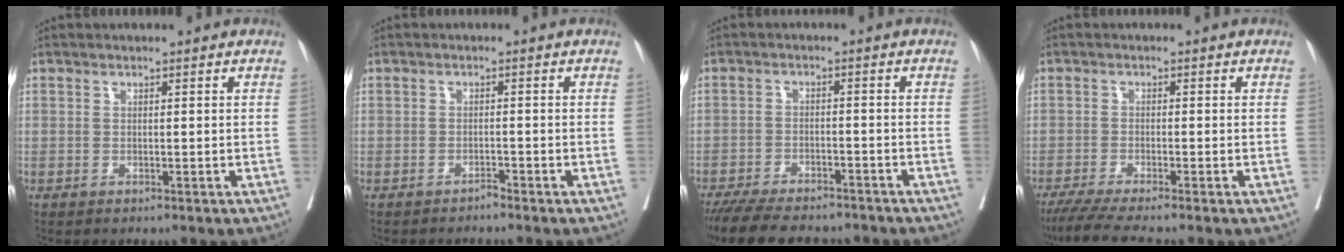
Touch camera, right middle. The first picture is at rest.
{"total": 0.9, "force": [-0.9, -0.1, 0.1], "torque": [-0.002, -0.002, -0.014]}
{"total": 13.7, "force": [-11.9, 3.3, 5.8], "torque": [-0.112, -0.011, -0.173]}
{"total": 5.8, "force": [-4.8, -0.8, 3.2], "torque": [-0.051, -0.021, -0.083]}